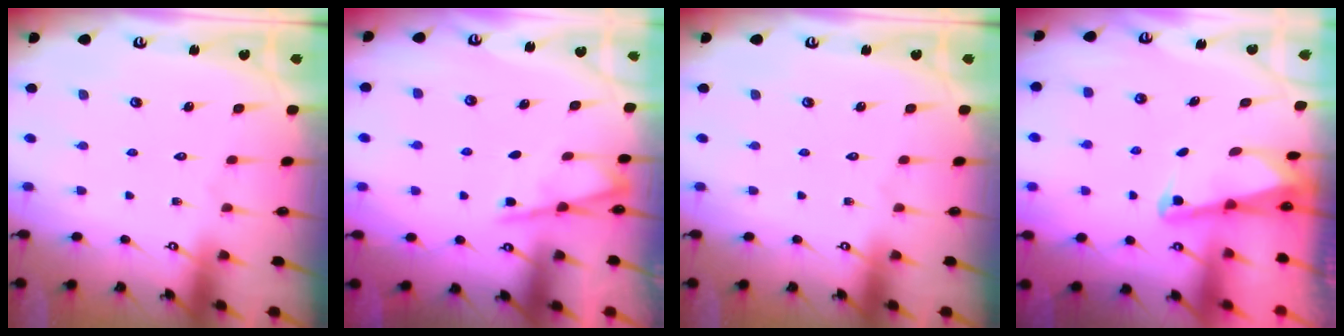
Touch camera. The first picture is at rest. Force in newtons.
{"total": 5.4, "press": 5.3, "slide": 0.7}
{"total": 0.0}
{"total": 2.1, "press": 2.1, "slide": 0.3}